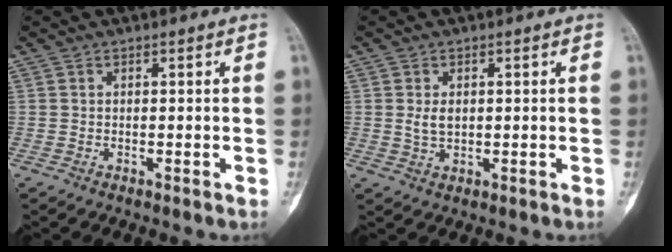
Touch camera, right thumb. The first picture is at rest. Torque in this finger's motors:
{"motor_torque": [-0.04, -0.06, 0.38, -0.21, 0.06]}